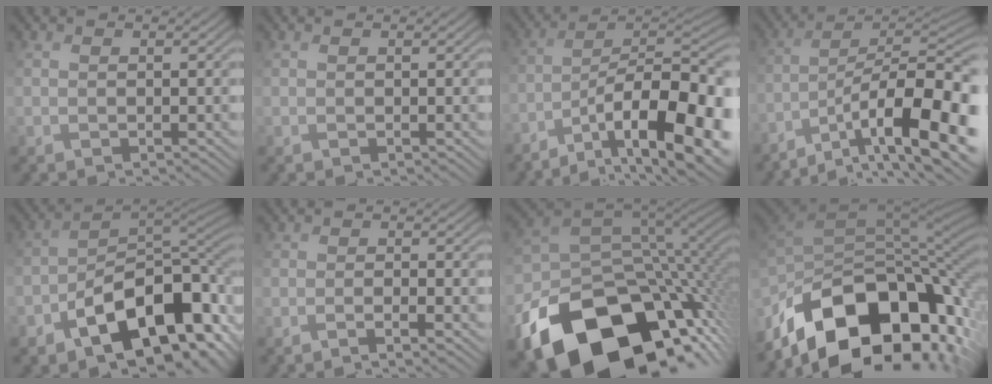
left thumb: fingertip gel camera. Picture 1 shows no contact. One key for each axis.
{"total": 0.0}
{"total": 17.3, "fx": -10.1, "fy": 6.5, "fz": 12.5, "tx": -0.193, "ty": -0.009, "tz": -0.156}
{"total": 16.8, "fx": -9.7, "fy": 5.8, "fz": 12.5, "tx": -0.194, "ty": -0.015, "tz": -0.147}
{"total": 12.8, "fx": -6.7, "fy": 6.8, "fz": 8.6, "tx": -0.120, "ty": -0.014, "tz": -0.117}
{"total": 3.0, "fx": -2.2, "fy": 0.4, "fz": 2.1, "tx": -0.029, "ty": 0.009, "tz": -0.047}
{"total": 20.0, "fx": -9.8, "fy": 13.2, "fz": 11.5, "tx": -0.272, "ty": -0.058, "tz": -0.123}
{"total": 16.9, "fx": -9.5, "fy": 9.3, "fz": 10.5, "tx": -0.196, "ty": -0.020, "tz": -0.150}